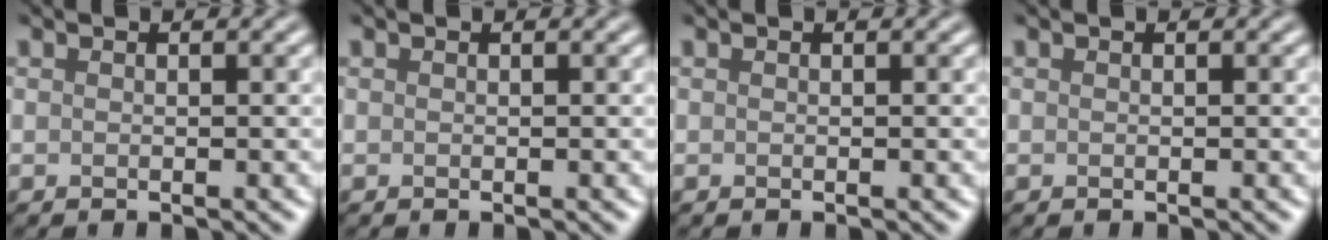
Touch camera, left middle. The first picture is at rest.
{"total": 0.0}
{"total": 0.0}
{"total": 0.0}